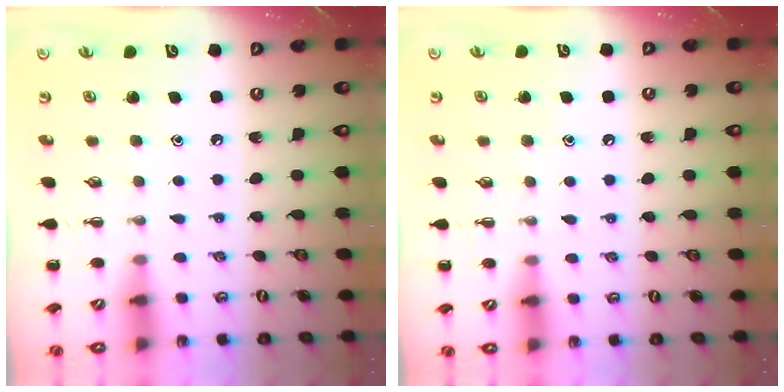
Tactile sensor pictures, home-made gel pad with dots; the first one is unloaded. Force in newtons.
{"total": 5.2, "press": 4.9, "slide": 1.6}